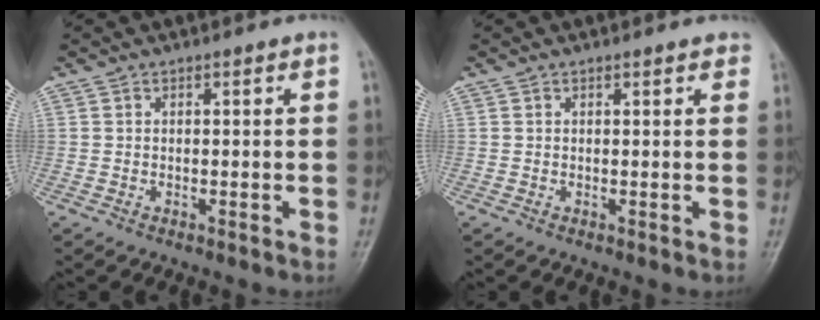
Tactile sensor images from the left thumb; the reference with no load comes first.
{"total": 1.6, "force": [1.2, 0.5, 1.0], "torque": [-0.005, 0.001, 0.010]}